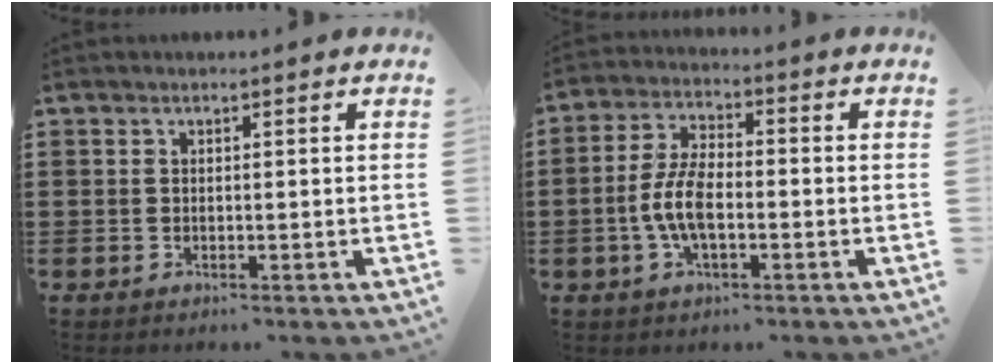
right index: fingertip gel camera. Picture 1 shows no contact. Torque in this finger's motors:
{"motor_torque": [2.14, 0.00, 0.22, 0.16]}